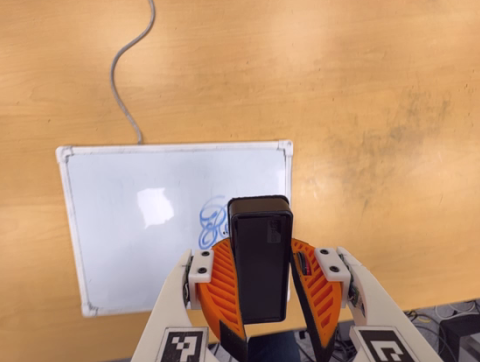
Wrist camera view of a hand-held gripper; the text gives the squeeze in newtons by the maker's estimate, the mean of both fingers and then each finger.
{"total": 8.9, "left": 9.1, "right": 8.6}